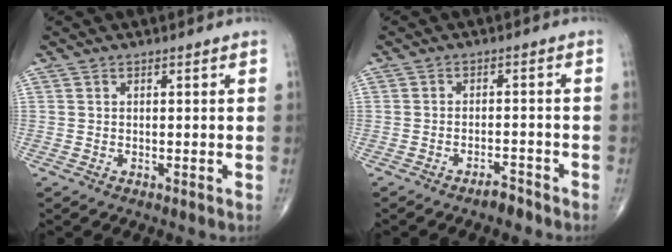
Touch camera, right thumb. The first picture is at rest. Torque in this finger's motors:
{"motor_torque": [-0.31, 0.26, -0.12, -0.09, 0.03]}